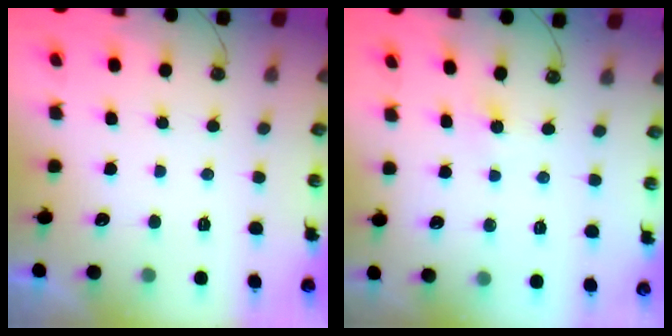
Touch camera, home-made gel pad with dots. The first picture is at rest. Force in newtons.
{"total": 5.2, "press": 5.1, "slide": 0.6}